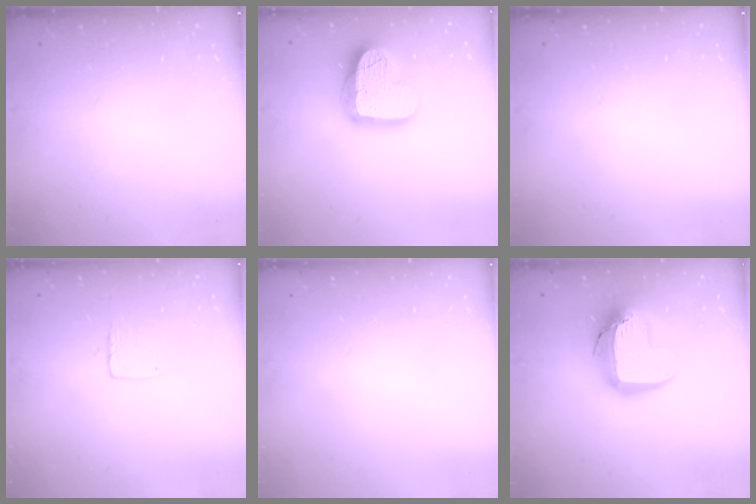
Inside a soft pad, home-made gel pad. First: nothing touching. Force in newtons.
{"total": 18.7, "press": 18.7, "slide": 1.4}
{"total": 0.0}
{"total": 4.3, "press": 4.3, "slide": 0.4}
{"total": 0.0}
{"total": 14.6, "press": 14.6, "slide": 1.4}